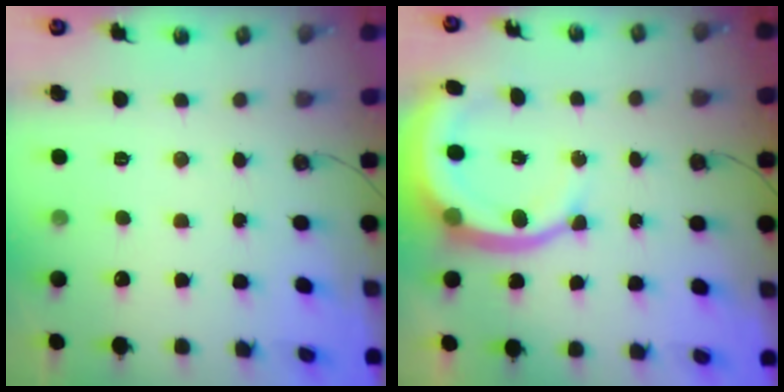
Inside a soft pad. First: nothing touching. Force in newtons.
{"total": 10.8, "press": 10.7, "slide": 1.7}